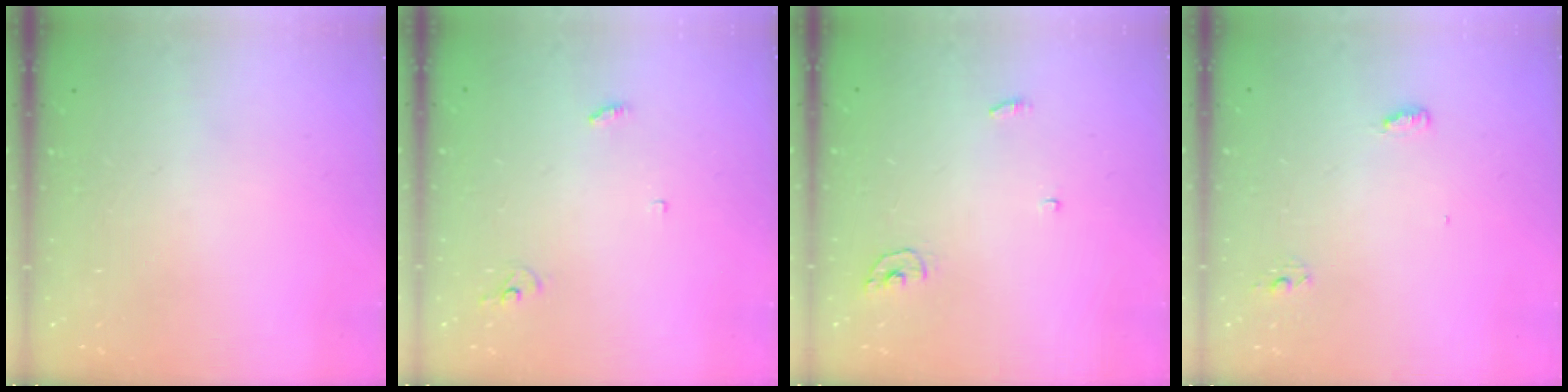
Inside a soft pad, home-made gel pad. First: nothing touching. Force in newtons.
{"total": 2.9, "press": 2.9, "slide": 0.2}
{"total": 3.7, "press": 3.6, "slide": 0.3}
{"total": 4.2, "press": 4.0, "slide": 1.3}